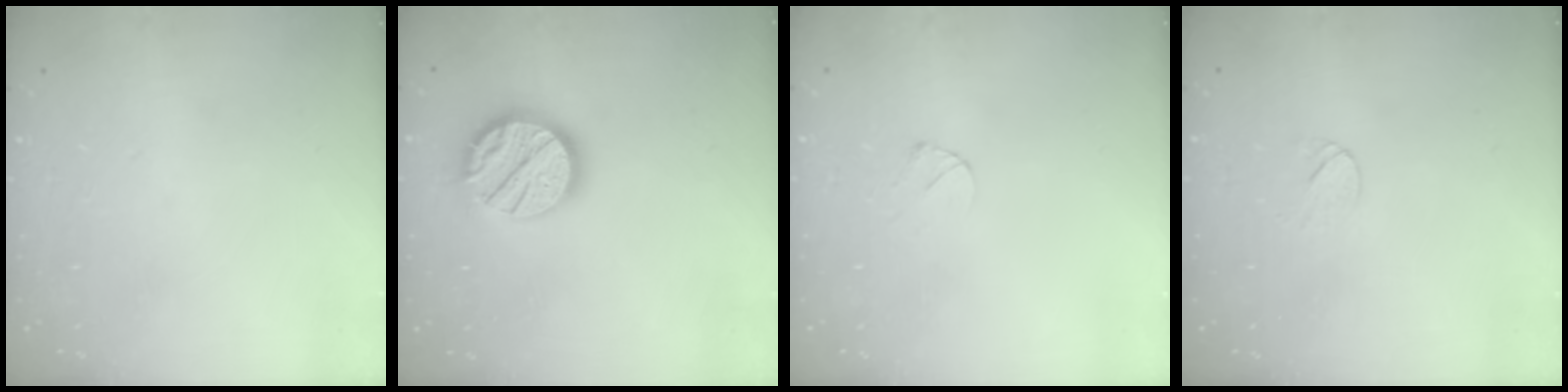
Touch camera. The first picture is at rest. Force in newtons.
{"total": 15.1, "press": 15.0, "slide": 1.3}
{"total": 3.6, "press": 3.5, "slide": 0.5}
{"total": 4.0, "press": 4.0, "slide": 0.4}